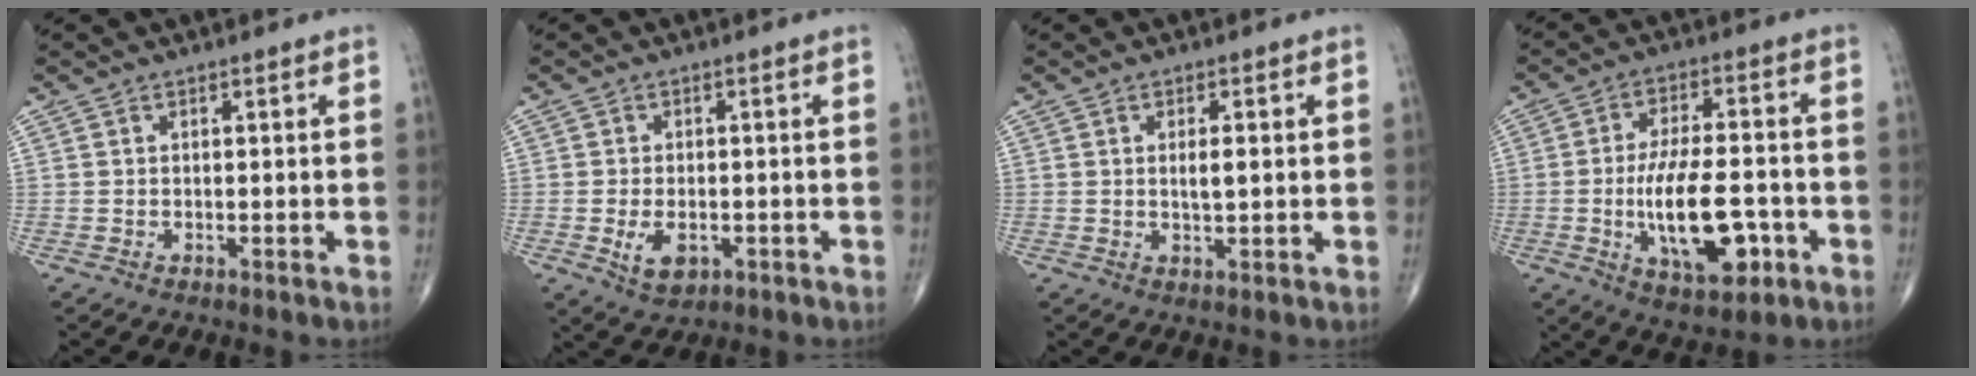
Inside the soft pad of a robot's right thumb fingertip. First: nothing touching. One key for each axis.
{"total": 5.1, "fx": -1.5, "fy": 3.1, "fz": 3.8, "tx": -0.060, "ty": -0.003, "tz": -0.016}
{"total": 3.2, "fx": 0.5, "fy": 1.0, "fz": 2.9, "tx": -0.048, "ty": -0.003, "tz": 0.008}
{"total": 15.0, "fx": -3.9, "fy": 6.5, "fz": 12.9, "tx": -0.208, "ty": 0.015, "tz": -0.052}